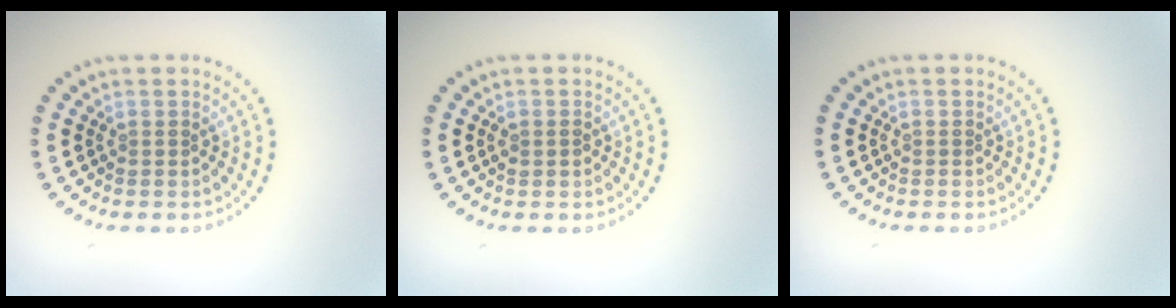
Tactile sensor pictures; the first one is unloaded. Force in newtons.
{"total": 0.8, "press": 0.8, "slide": 0.1}
{"total": 0.0}